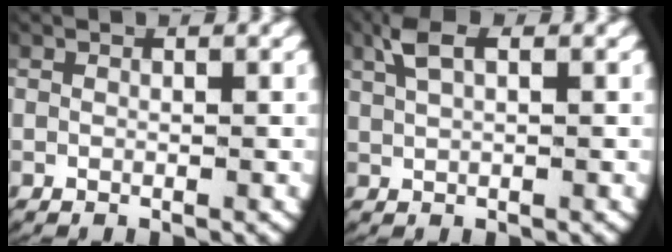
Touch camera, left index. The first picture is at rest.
{"total": 2.6, "force": [1.5, 0.8, 1.9], "torque": [-0.051, 0.007, 0.030]}